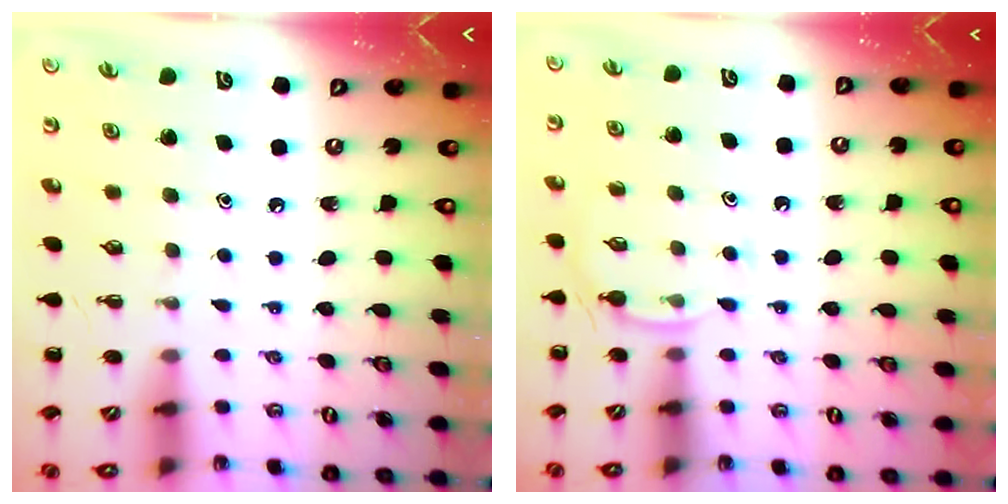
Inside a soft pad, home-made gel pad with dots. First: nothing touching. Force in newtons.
{"total": 4.8, "press": 4.6, "slide": 1.4}